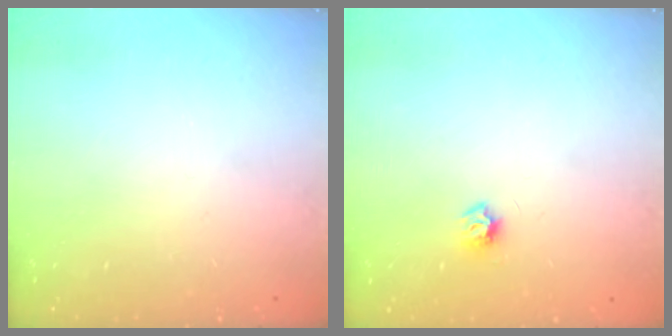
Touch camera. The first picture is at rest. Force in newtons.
{"total": 4.6, "press": 4.6, "slide": 0.5}